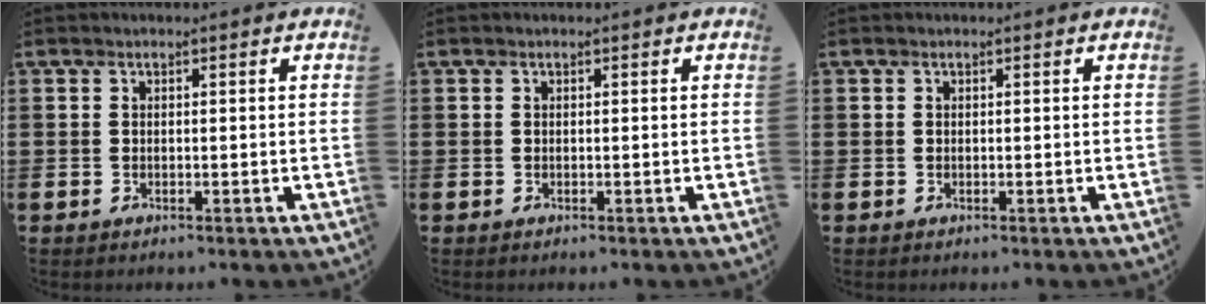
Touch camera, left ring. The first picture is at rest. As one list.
[{"total": 0.0}, {"total": 0.0}]